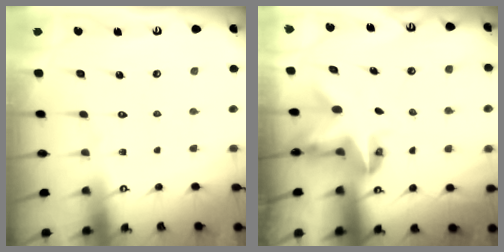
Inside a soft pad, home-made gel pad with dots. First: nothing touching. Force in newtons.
{"total": 4.8, "press": 4.8, "slide": 0.4}